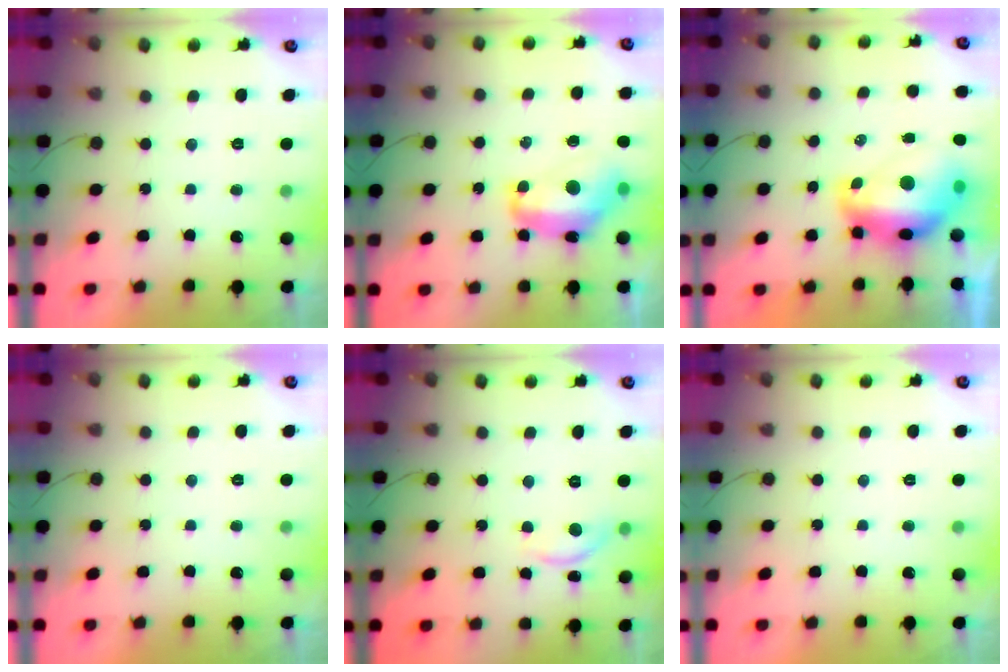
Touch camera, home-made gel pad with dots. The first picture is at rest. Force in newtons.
{"total": 13.3, "press": 13.3, "slide": 1.0}
{"total": 12.0, "press": 12.0, "slide": 1.2}
{"total": 0.0}
{"total": 7.0, "press": 7.0, "slide": 0.6}
{"total": 0.0}